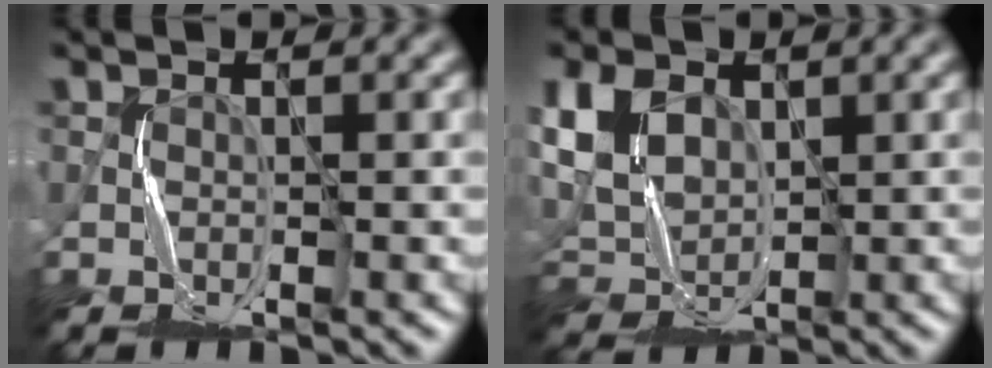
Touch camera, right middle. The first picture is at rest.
{"total": 5.8, "force": [1.8, 4.2, 3.6], "torque": [-0.093, 0.004, 0.030]}